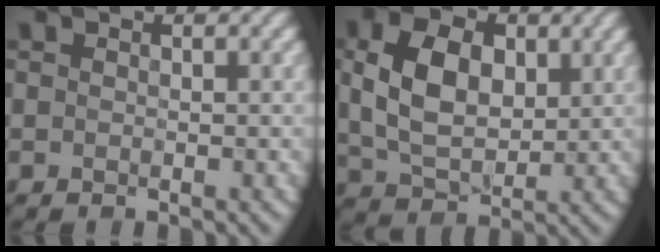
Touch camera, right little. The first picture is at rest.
{"total": 6.9, "force": [0.8, 4.6, 5.2], "torque": [-0.105, 0.005, 0.012]}